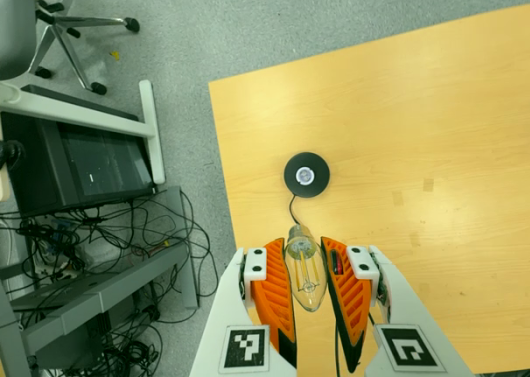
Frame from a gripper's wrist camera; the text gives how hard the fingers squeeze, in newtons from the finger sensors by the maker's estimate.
{"total": 19.6, "left": 21.1, "right": 18.1}